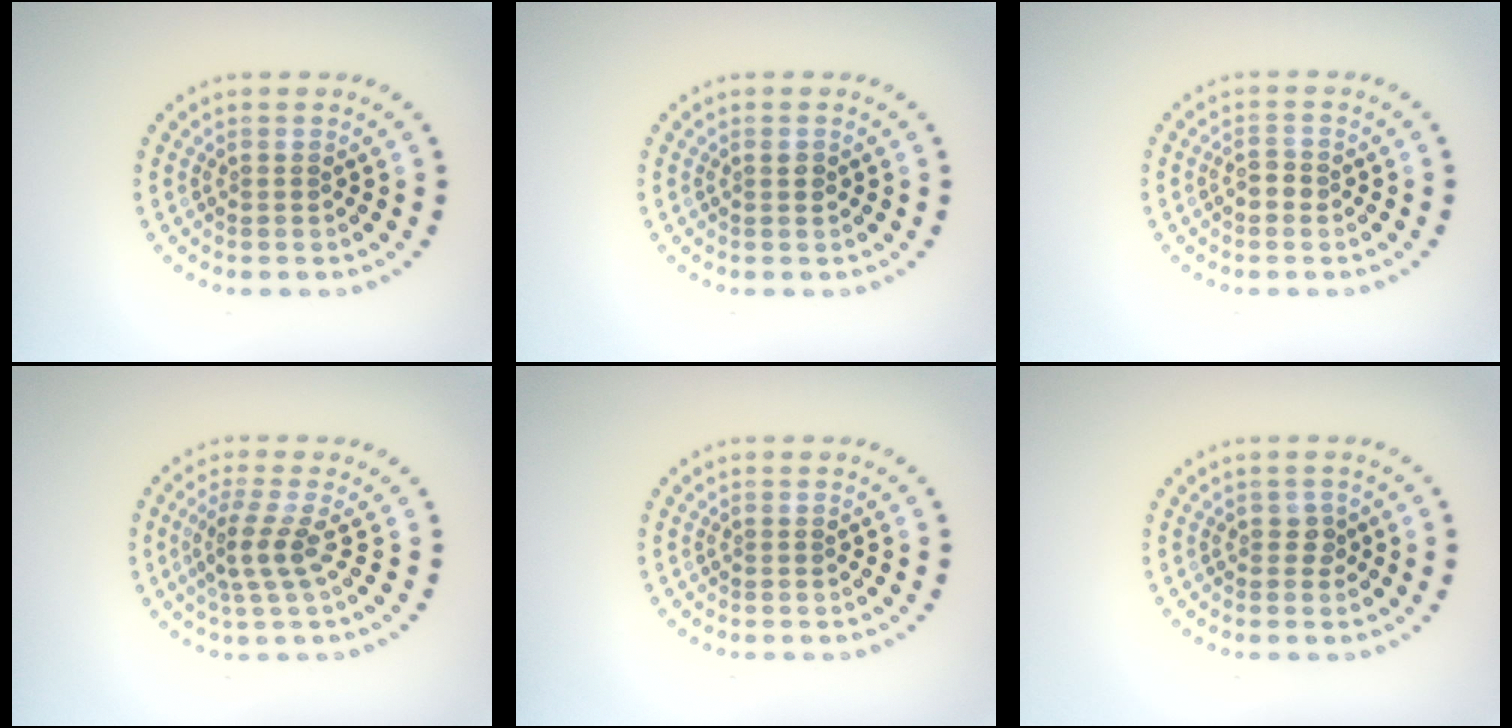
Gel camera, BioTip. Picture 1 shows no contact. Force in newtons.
{"total": 0.7, "press": 0.7, "slide": 0.2}
{"total": 1.2, "press": 1.2, "slide": 0.2}
{"total": 2.7, "press": 1.9, "slide": 1.8}
{"total": 0.0}
{"total": 1.0, "press": 0.9, "slide": 0.4}